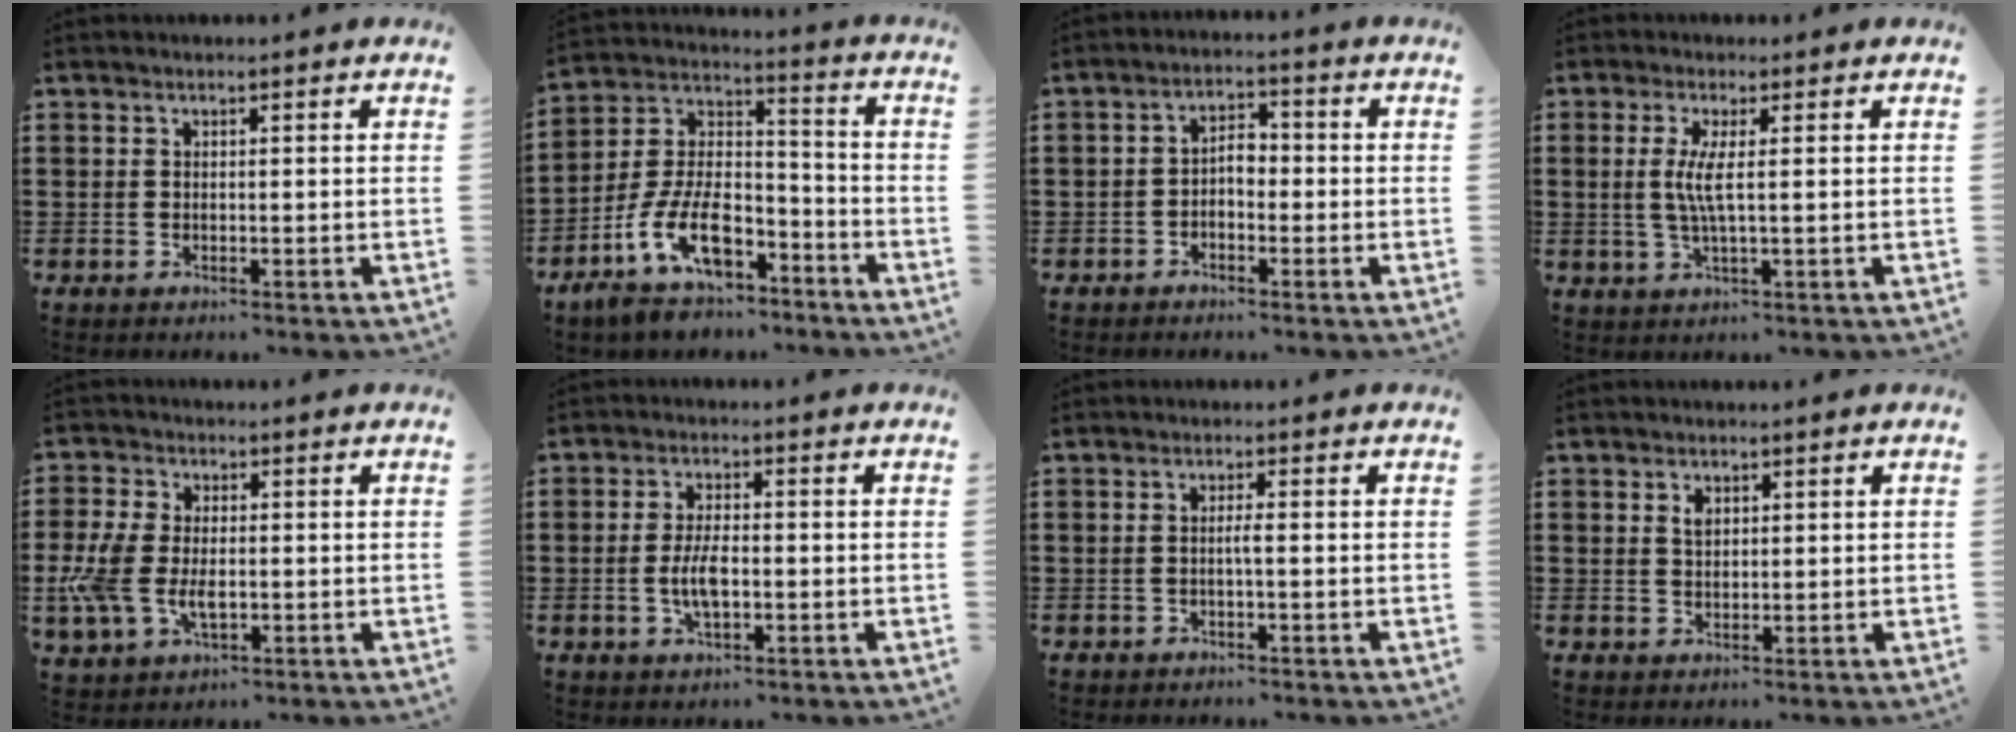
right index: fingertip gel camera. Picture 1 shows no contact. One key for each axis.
{"total": 12.6, "fx": -7.6, "fy": 6.1, "fz": 8.0, "tx": -0.175, "ty": 0.018, "tz": -0.145}
{"total": 2.8, "fx": -1.3, "fy": 1.4, "fz": 2.0, "tx": -0.039, "ty": 0.007, "tz": -0.027}
{"total": 4.3, "fx": 0.4, "fy": 0.2, "fz": 4.3, "tx": -0.094, "ty": -0.011, "tz": 0.000}
{"total": 7.0, "fx": -1.2, "fy": 4.3, "fz": 5.4, "tx": -0.140, "ty": -0.003, "tz": -0.028}
{"total": 4.8, "fx": -0.8, "fy": 1.9, "fz": 4.3, "tx": -0.090, "ty": 0.001, "tz": -0.019}
{"total": 1.4, "fx": -0.4, "fy": -0.1, "fz": 1.3, "tx": -0.024, "ty": -0.003, "tz": -0.007}
{"total": 1.7, "fx": 0.8, "fy": 1.0, "fz": 1.1, "tx": -0.026, "ty": 0.004, "tz": 0.015}